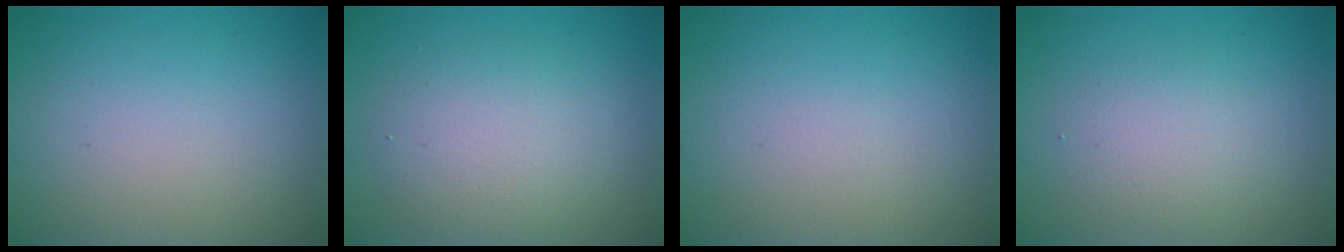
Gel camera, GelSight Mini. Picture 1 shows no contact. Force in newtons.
{"total": 2.5, "press": 2.5, "slide": 0.4}
{"total": 0.0}
{"total": 2.4, "press": 2.4, "slide": 0.2}